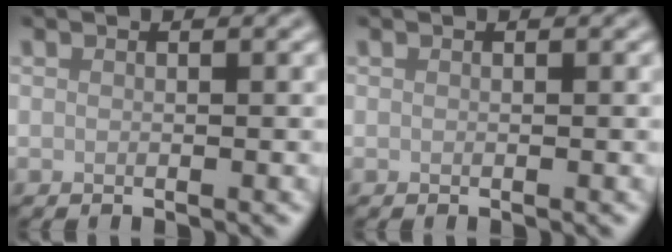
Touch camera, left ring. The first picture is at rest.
{"total": 0.0}